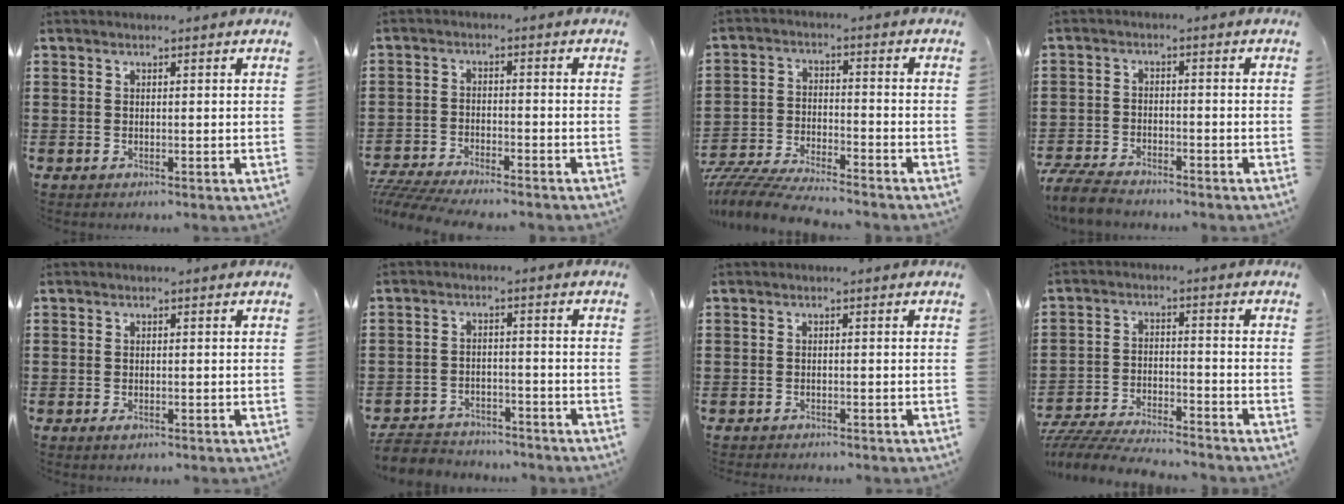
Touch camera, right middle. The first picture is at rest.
{"total": 4.6, "force": [-4.5, 0.2, 1.0], "torque": [-0.037, -0.010, -0.097]}
{"total": 6.7, "force": [-6.6, 0.3, 1.4], "torque": [-0.036, -0.001, -0.131]}
{"total": 4.9, "force": [-4.7, 0.8, 1.4], "torque": [-0.048, -0.004, -0.098]}
{"total": 0.5, "force": [-0.3, 0.2, 0.4], "torque": [-0.009, -0.004, -0.005]}
{"total": 4.2, "force": [-4.1, 1.0, 0.2], "torque": [-0.019, 0.003, -0.091]}
{"total": 0.8, "force": [-0.8, 0.1, 0.0], "torque": [-0.002, 0.000, -0.017]}
{"total": 6.3, "force": [-6.2, 0.6, 1.3], "torque": [-0.035, 0.004, -0.125]}